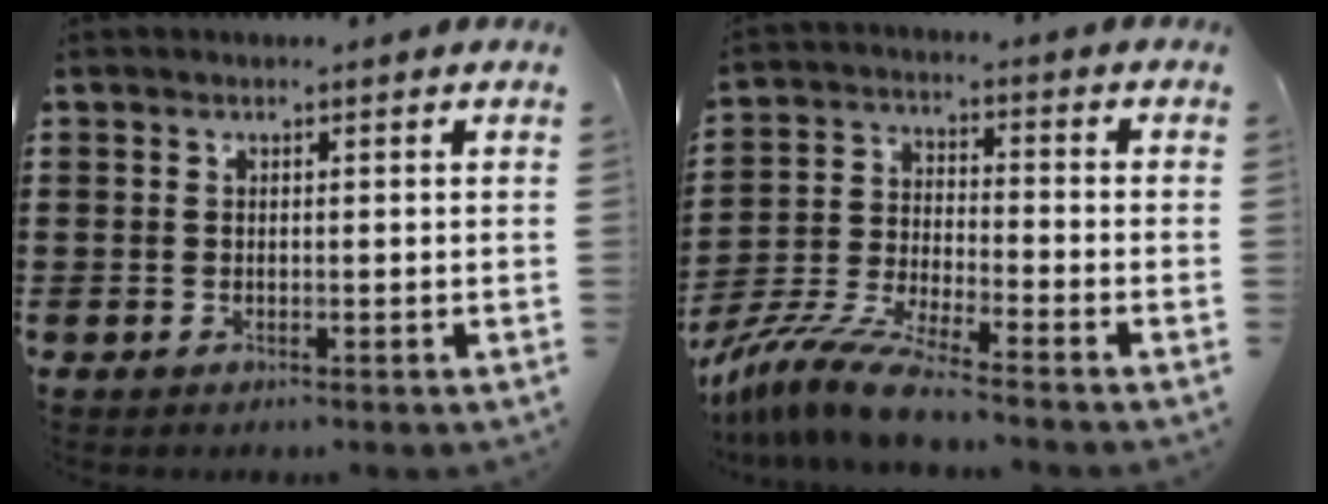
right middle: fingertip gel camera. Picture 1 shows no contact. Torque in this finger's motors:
{"motor_torque": [2.14, 0.00, 0.62, 0.16]}